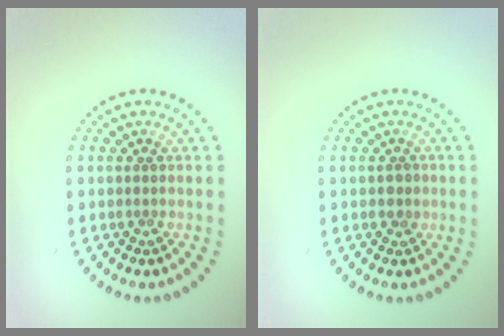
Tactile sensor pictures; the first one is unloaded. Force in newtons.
{"total": 1.2, "press": 1.1, "slide": 0.4}